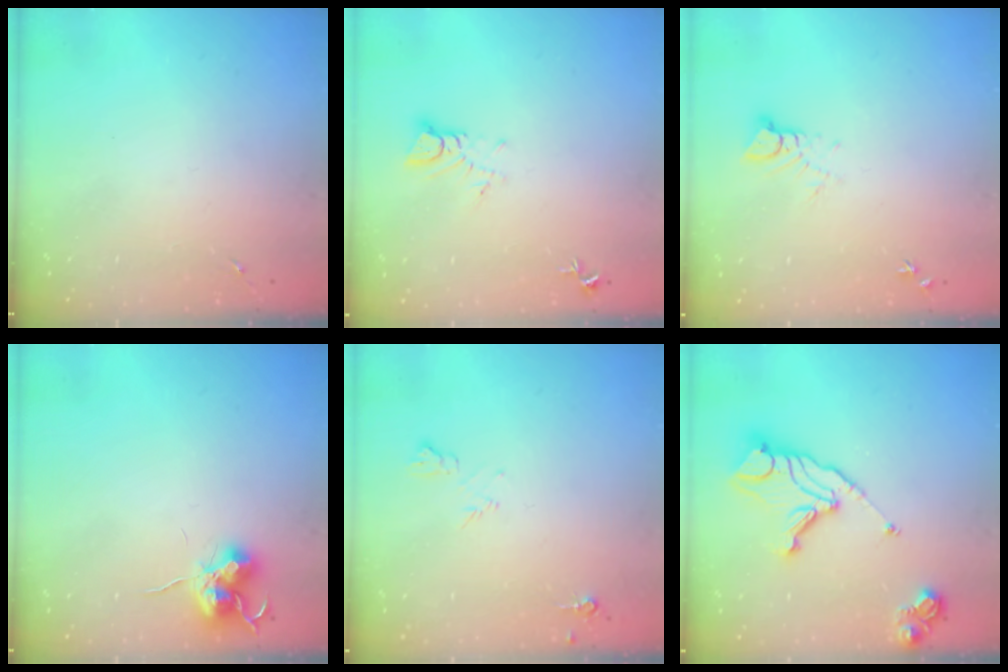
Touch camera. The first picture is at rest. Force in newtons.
{"total": 4.2, "press": 4.2, "slide": 0.5}
{"total": 3.5, "press": 3.5, "slide": 0.2}
{"total": 10.9, "press": 10.8, "slide": 0.8}
{"total": 6.4, "press": 6.3, "slide": 1.2}
{"total": 15.4, "press": 15.3, "slide": 1.7}